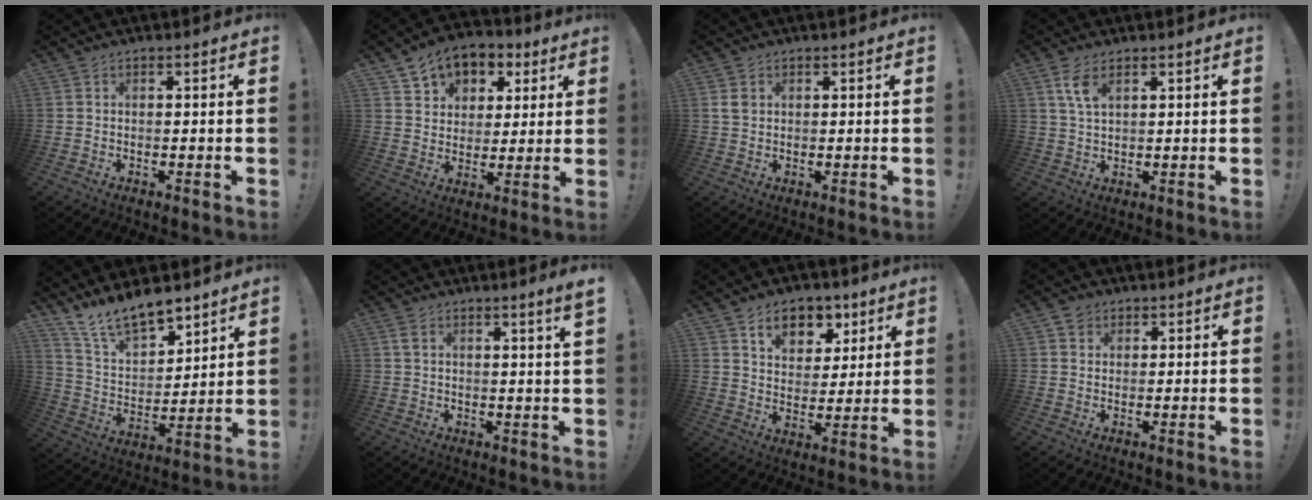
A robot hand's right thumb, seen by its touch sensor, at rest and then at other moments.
{"total": 9.4, "force": [5.3, 7.1, 3.0], "torque": [-0.047, -0.033, 0.104]}
{"total": 2.5, "force": [0.9, 1.9, 1.3], "torque": [-0.014, 0.000, 0.015]}
{"total": 5.8, "force": [3.1, 2.5, 4.3], "torque": [-0.076, -0.009, 0.055]}
{"total": 13.6, "force": [11.8, 4.9, 4.8], "torque": [-0.097, -0.088, 0.221]}
{"total": 3.7, "force": [2.5, -0.5, 2.8], "torque": [-0.040, -0.013, 0.038]}
{"total": 10.2, "force": [6.2, 7.0, 4.1], "torque": [-0.061, -0.030, 0.117]}
{"total": 2.7, "force": [1.6, 2.1, 0.2], "torque": [-0.003, -0.002, 0.028]}